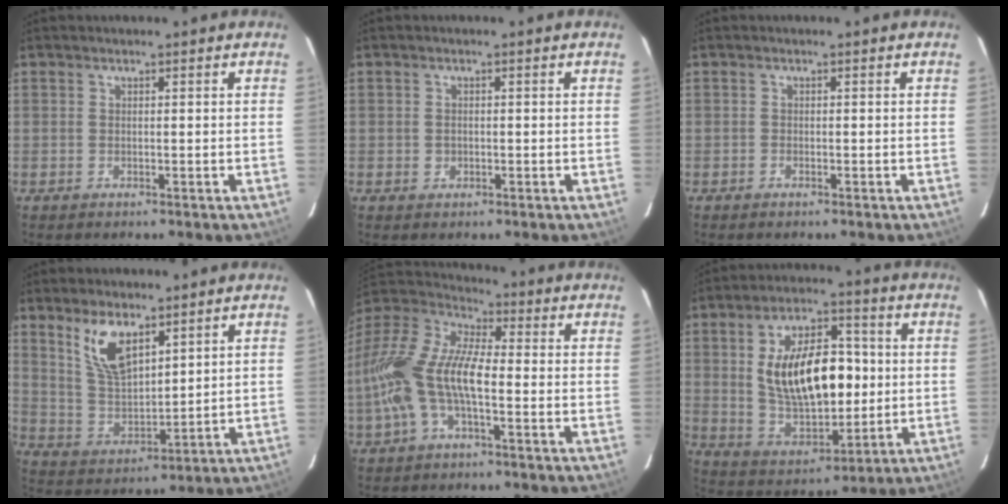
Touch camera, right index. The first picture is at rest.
{"total": 1.3, "force": [-0.2, 1.2, 0.4], "torque": [-0.005, 0.002, -0.003]}
{"total": 0.5, "force": [-0.5, 0.3, 0.1], "torque": [-0.004, 0.001, -0.009]}
{"total": 9.5, "force": [5.8, 4.0, 6.5], "torque": [-0.124, 0.002, 0.124]}
{"total": 17.8, "force": [-3.9, 7.3, 15.7], "torque": [-0.319, -0.001, -0.084]}
{"total": 18.0, "force": [1.5, 9.1, 15.4], "torque": [-0.274, 0.011, 0.045]}